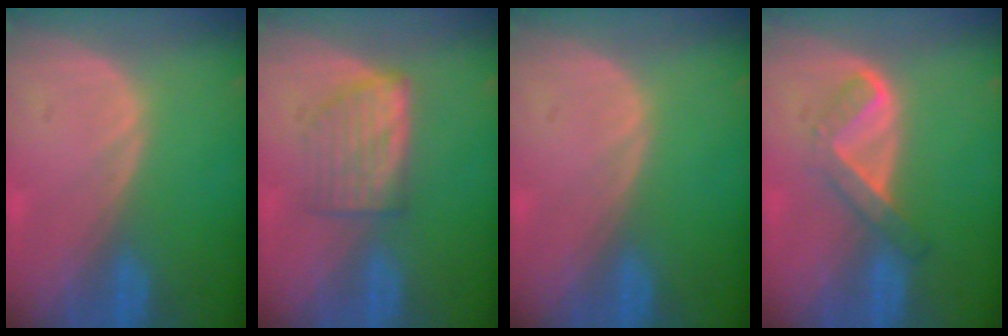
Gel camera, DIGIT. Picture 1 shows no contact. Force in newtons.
{"total": 5.6, "press": 5.3, "slide": 1.9}
{"total": 0.0}
{"total": 5.2, "press": 4.4, "slide": 2.9}